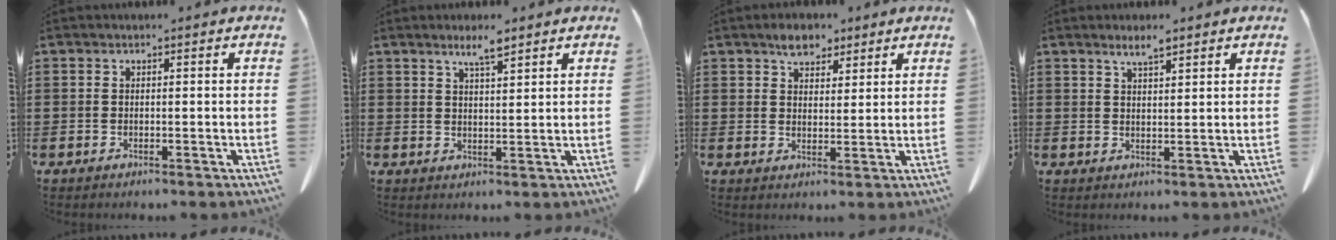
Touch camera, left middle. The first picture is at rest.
{"total": 3.8, "force": [2.9, 0.3, 2.5], "torque": [-0.055, 0.000, 0.050]}
{"total": 4.6, "force": [3.6, 2.3, 1.7], "torque": [-0.035, 0.002, 0.066]}
{"total": 2.8, "force": [2.2, 0.4, 1.7], "torque": [-0.038, 0.001, 0.040]}